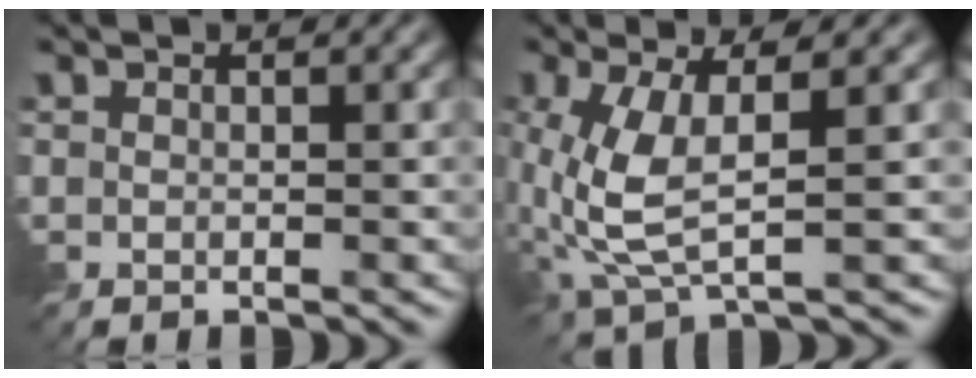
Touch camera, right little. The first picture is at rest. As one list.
[{"total": 6.1, "force": [-0.6, 2.6, 5.5], "torque": [-0.144, -0.011, -0.008]}]